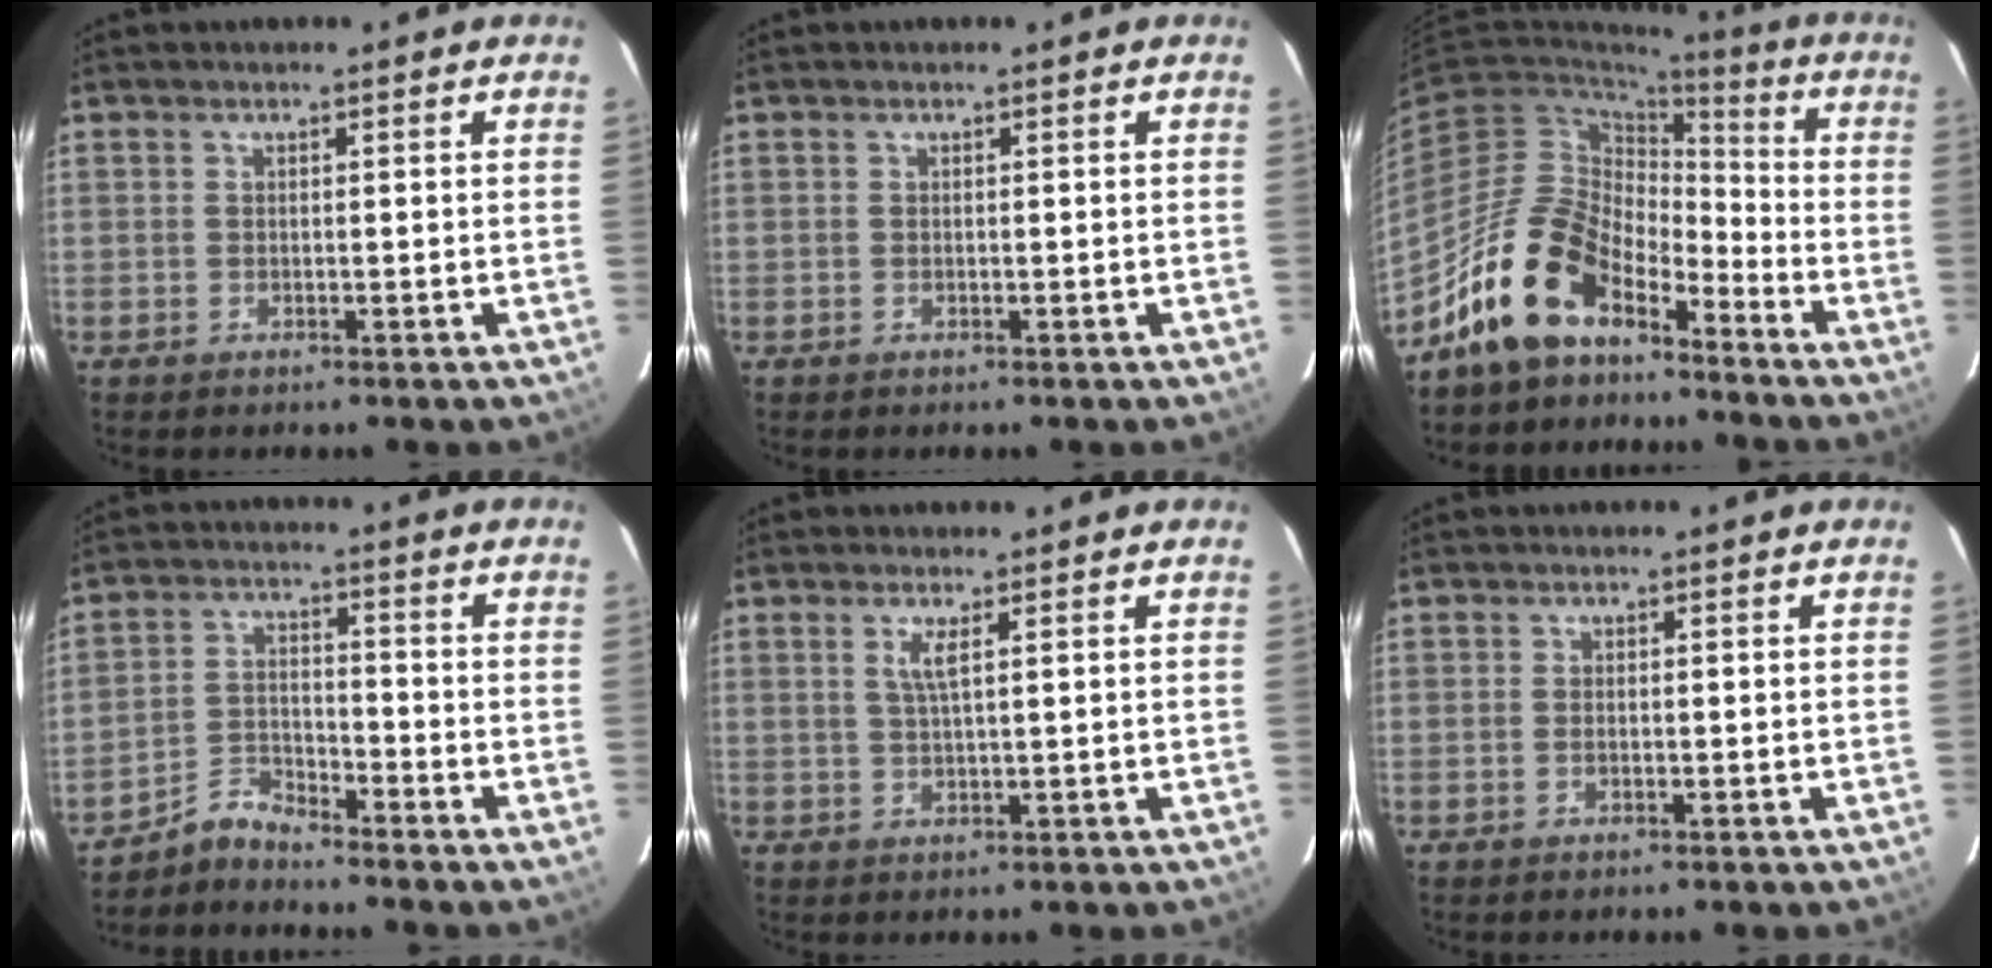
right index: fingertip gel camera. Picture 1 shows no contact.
{"total": 0.0}
{"total": 14.6, "force": [-10.8, 7.0, 7.0], "torque": [-0.135, 0.021, -0.198]}
{"total": 4.4, "force": [-4.4, 0.5, 0.3], "torque": [-0.008, 0.017, -0.091]}
{"total": 2.5, "force": [1.0, 0.0, 2.3], "torque": [-0.047, -0.002, 0.021]}
{"total": 0.9, "force": [-0.3, 0.5, 0.7], "torque": [-0.016, 0.000, -0.006]}